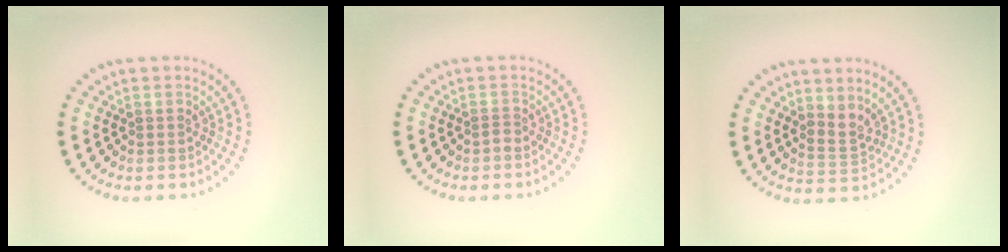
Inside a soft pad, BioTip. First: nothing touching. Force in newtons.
{"total": 0.7, "press": 0.4, "slide": 0.6}
{"total": 2.1, "press": 1.4, "slide": 1.6}